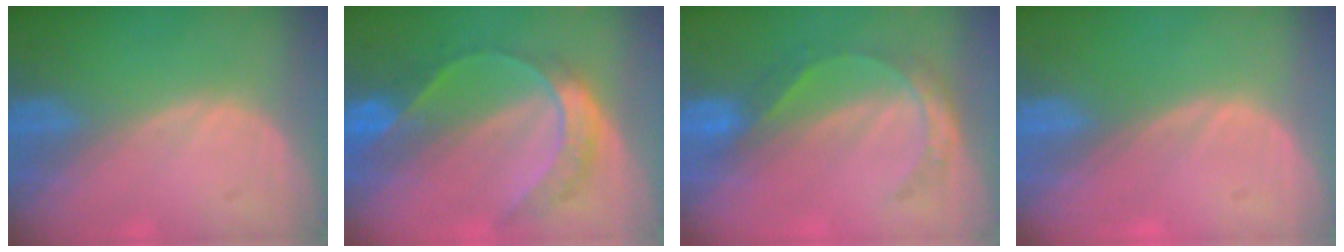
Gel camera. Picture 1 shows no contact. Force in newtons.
{"total": 7.6, "press": 6.4, "slide": 4.2}
{"total": 5.6, "press": 4.8, "slide": 2.8}
{"total": 0.5, "press": 0.1, "slide": 0.5}